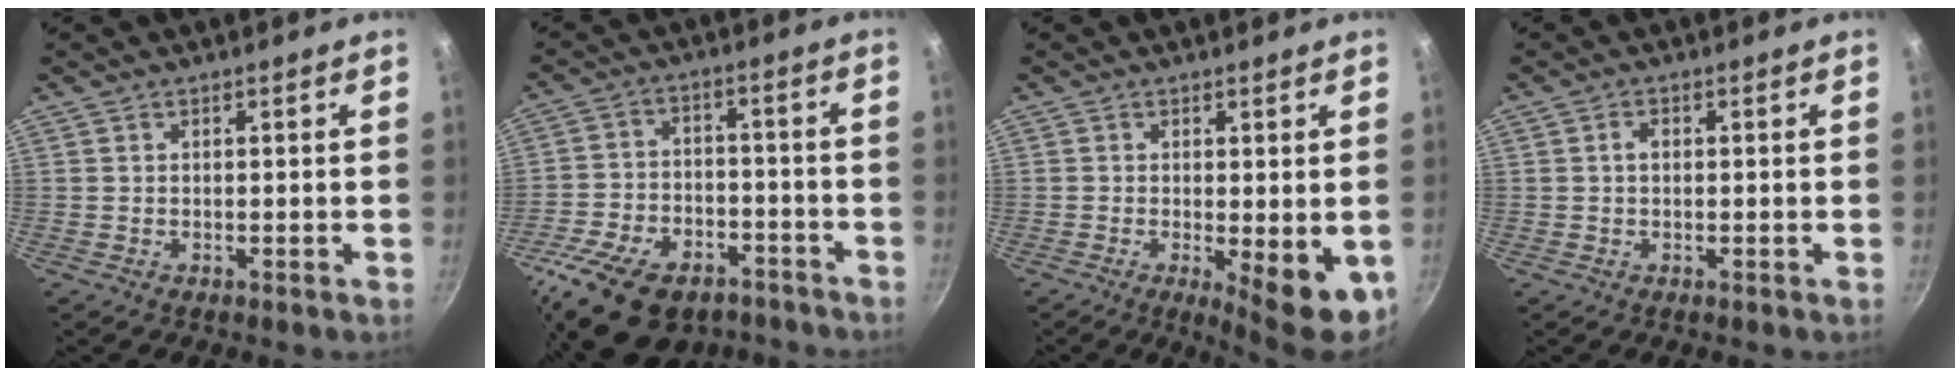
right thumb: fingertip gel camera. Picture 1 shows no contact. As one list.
[{"total": 19.1, "force": [-12.3, 10.9, 9.8], "torque": [-0.160, 0.052, -0.200]}, {"total": 8.6, "force": [-1.7, 2.6, 8.0], "torque": [-0.089, -0.008, -0.010]}, {"total": 1.8, "force": [0.2, 1.2, 1.3], "torque": [-0.020, 0.006, 0.001]}]